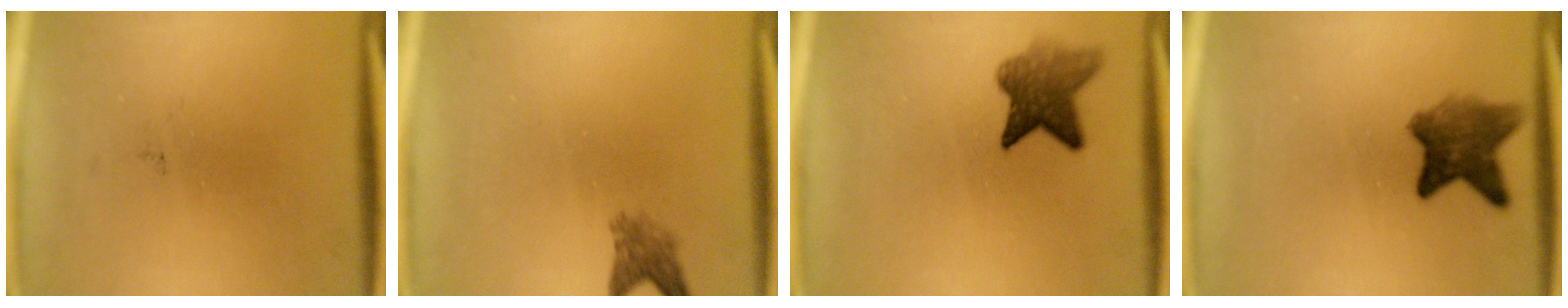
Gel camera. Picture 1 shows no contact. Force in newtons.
{"total": 2.5}
{"total": 5.9}
{"total": 6.3}